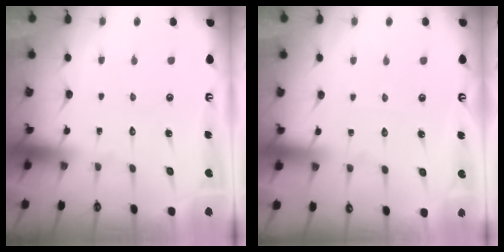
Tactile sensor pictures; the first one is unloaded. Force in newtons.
{"total": 1.7, "press": 1.6, "slide": 0.3}